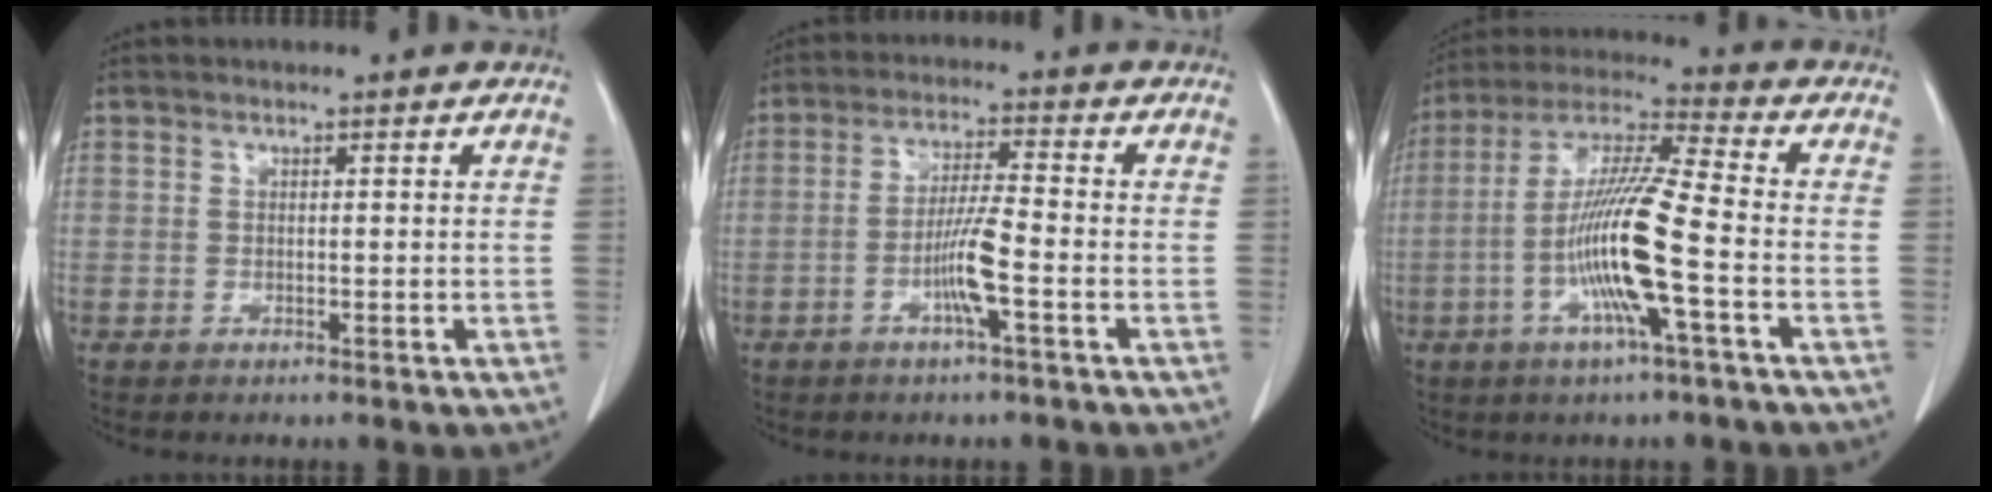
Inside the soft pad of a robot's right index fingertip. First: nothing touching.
{"total": 5.9, "force": [-2.2, -0.3, 5.5], "torque": [-0.111, -0.001, -0.042]}
{"total": 13.6, "force": [-3.6, 0.0, 13.1], "torque": [-0.262, -0.003, -0.078]}